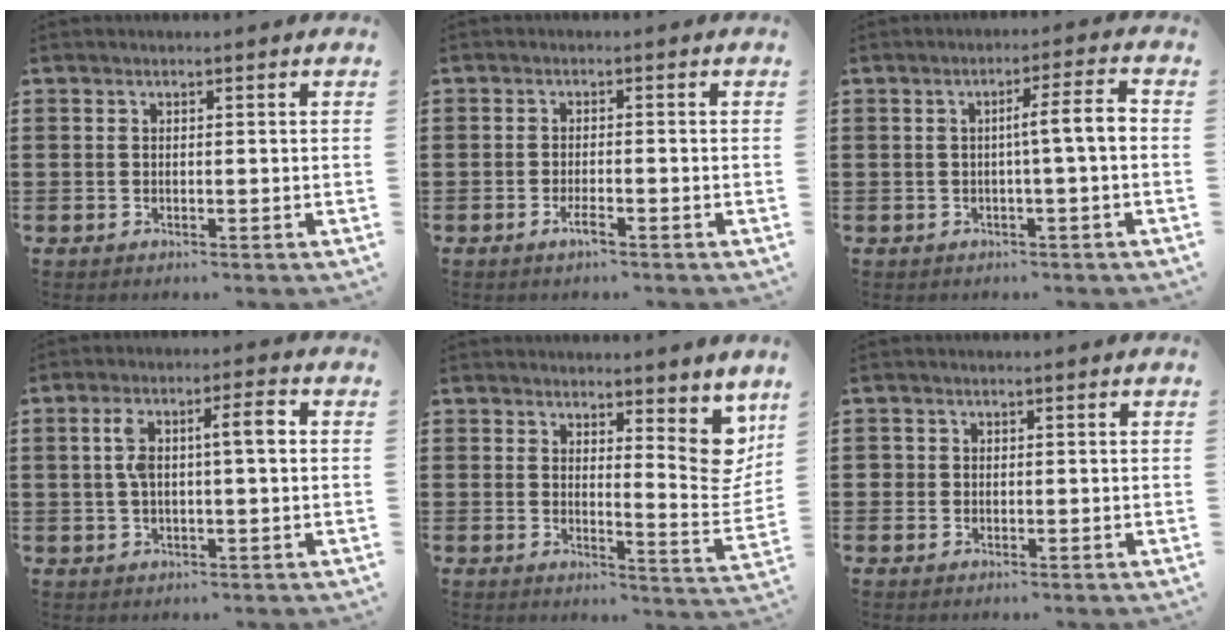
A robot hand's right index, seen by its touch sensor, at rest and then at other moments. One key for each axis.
{"total": 2.1, "fx": -1.3, "fy": 0.4, "fz": 1.5, "tx": -0.034, "ty": -0.003, "tz": -0.026}
{"total": 4.9, "fx": -0.3, "fy": 0.1, "fz": 4.9, "tx": -0.090, "ty": 0.001, "tz": -0.011}
{"total": 6.3, "fx": 1.0, "fy": 1.7, "fz": 6.0, "tx": -0.115, "ty": 0.011, "tz": 0.013}
{"total": 6.7, "fx": 4.8, "fy": 2.2, "fz": 4.0, "tx": -0.053, "ty": -0.034, "tz": 0.082}
{"total": 1.1, "fx": 0.0, "fy": 1.1, "fz": 0.1, "tx": -0.005, "ty": 0.006, "tz": -0.001}